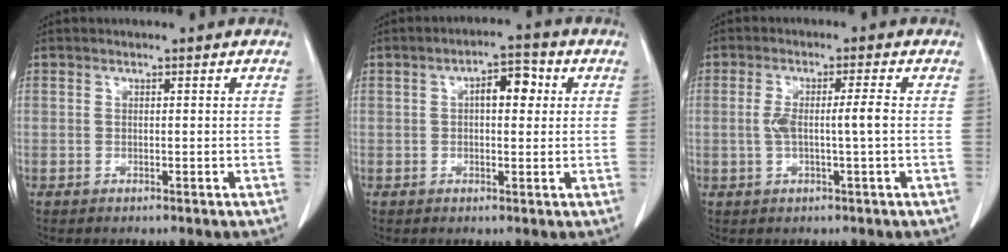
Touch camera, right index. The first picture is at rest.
{"total": 5.1, "force": [1.1, 2.1, 4.5], "torque": [-0.068, 0.018, 0.015]}
{"total": 4.4, "force": [-0.1, -0.1, 4.4], "torque": [-0.086, 0.010, 0.003]}